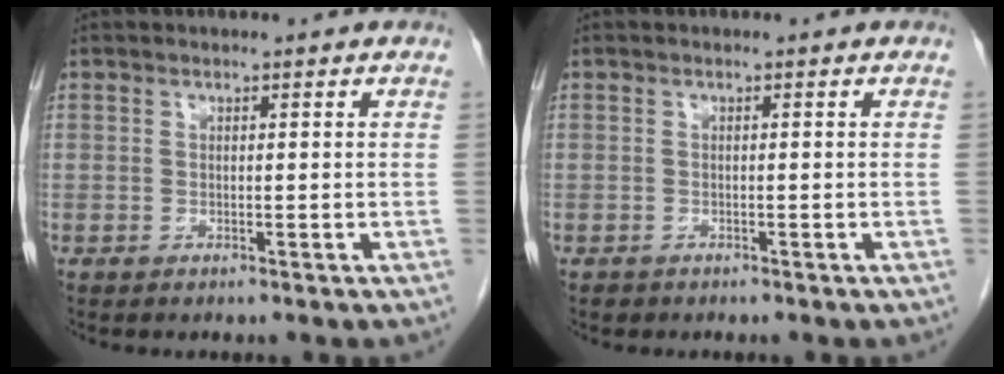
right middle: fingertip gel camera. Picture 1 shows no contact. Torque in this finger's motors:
{"motor_torque": [-0.33, -0.17, -0.02, 0.00]}